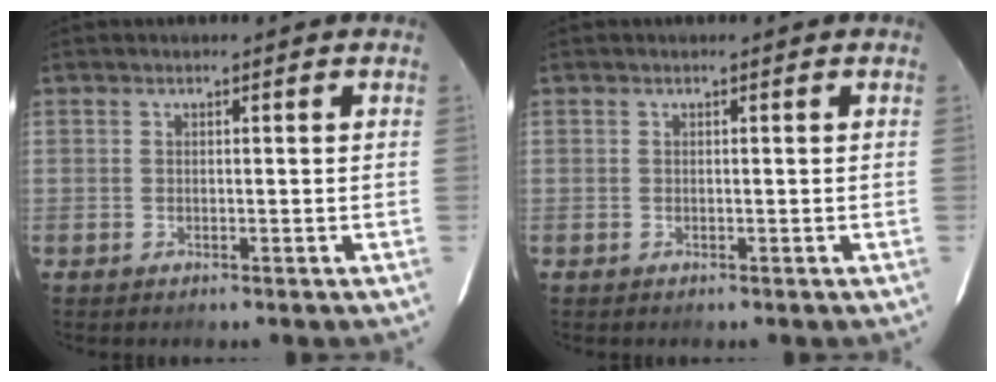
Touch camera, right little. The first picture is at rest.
{"total": 0.0}